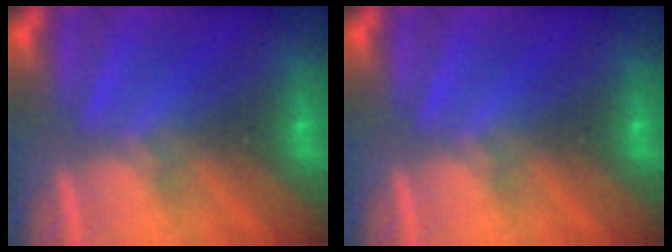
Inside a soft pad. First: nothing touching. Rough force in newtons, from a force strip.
{"total": 0.0}